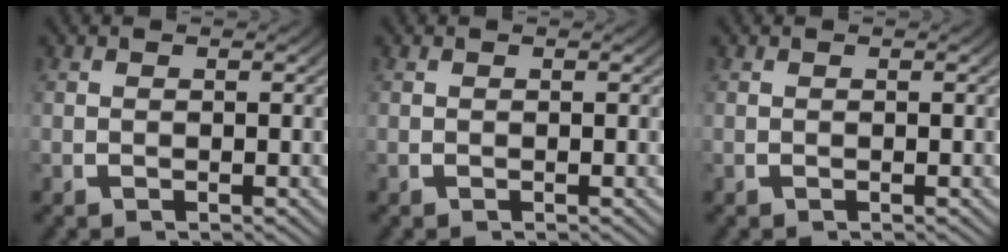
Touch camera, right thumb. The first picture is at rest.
{"total": 0.0}
{"total": 0.0}